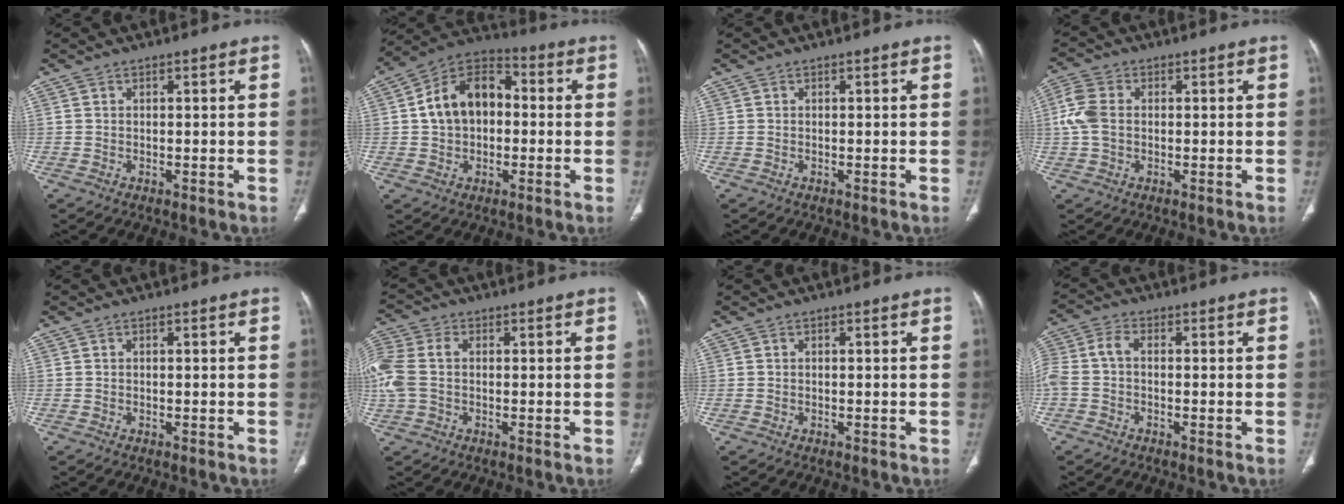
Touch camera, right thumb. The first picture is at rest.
{"total": 13.6, "force": [0.7, 9.7, 9.6], "torque": [-0.137, 0.034, -0.001]}
{"total": 0.0}
{"total": 5.8, "force": [0.1, 4.1, 4.2], "torque": [-0.112, 0.012, -0.002]}
{"total": 0.0}
{"total": 9.4, "force": [0.1, 6.6, 6.7], "torque": [-0.189, 0.022, 0.001]}
{"total": 0.0}
{"total": 6.9, "force": [-0.7, 4.1, 5.5], "torque": [-0.130, 0.021, -0.020]}